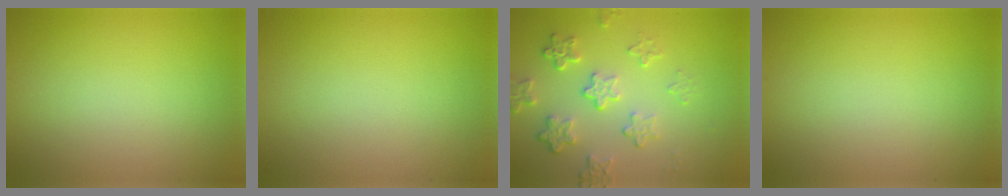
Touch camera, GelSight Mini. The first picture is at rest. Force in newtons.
{"total": 0.0}
{"total": 4.4, "press": 3.2, "slide": 3.0}
{"total": 0.0}